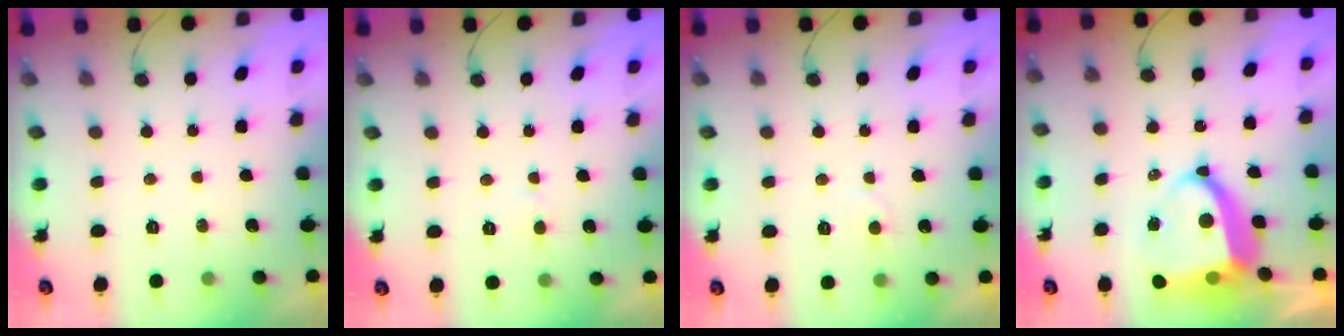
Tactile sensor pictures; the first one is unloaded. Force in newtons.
{"total": 2.8, "press": 2.8, "slide": 0.3}
{"total": 4.4, "press": 4.4, "slide": 0.3}
{"total": 10.7, "press": 10.7, "slide": 1.2}